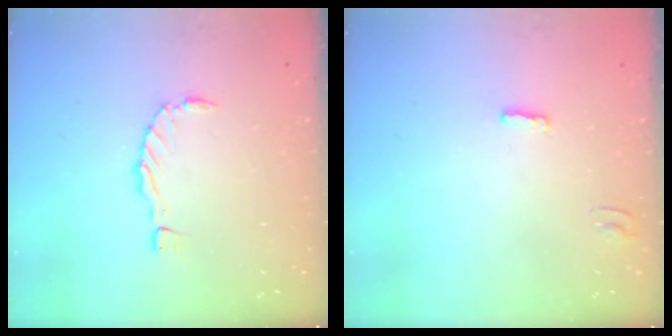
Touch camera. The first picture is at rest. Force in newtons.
{"total": 1.8, "press": 1.8, "slide": 0.2}